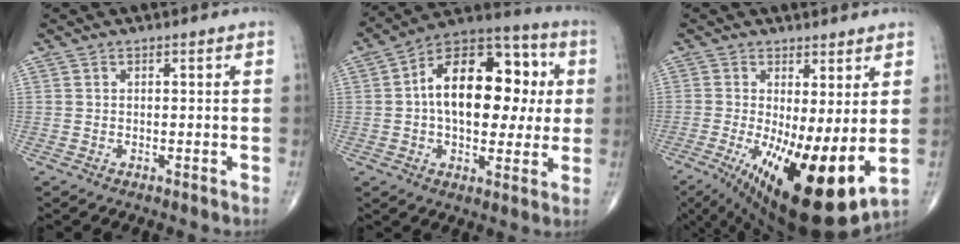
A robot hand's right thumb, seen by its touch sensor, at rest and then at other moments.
{"total": 21.0, "force": [2.3, 12.2, 16.9], "torque": [-0.223, 0.029, 0.027]}
{"total": 17.3, "force": [-2.2, 5.6, 16.3], "torque": [-0.260, -0.031, -0.012]}